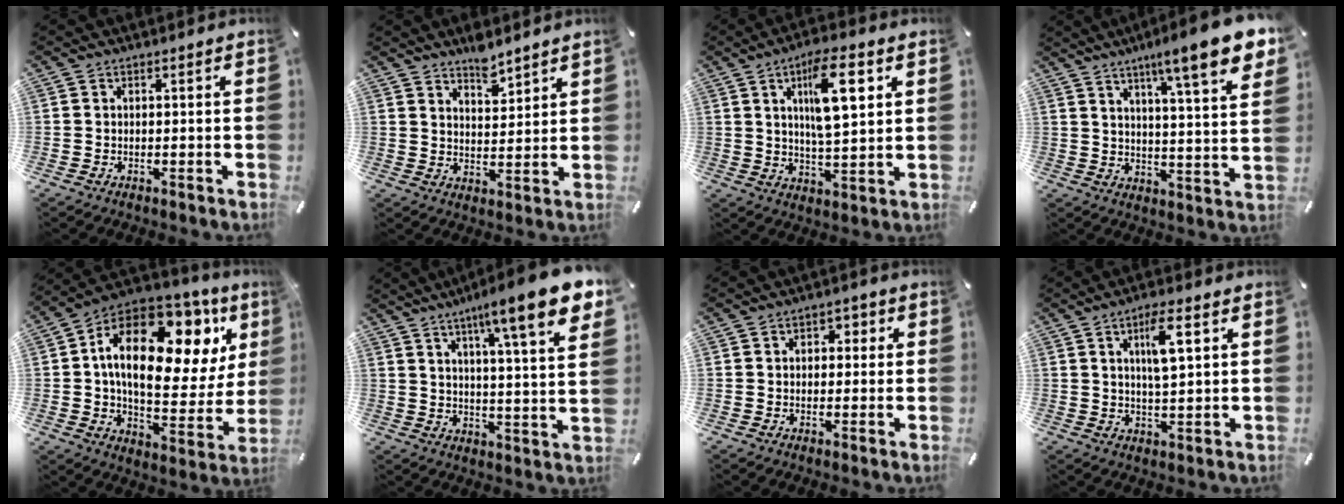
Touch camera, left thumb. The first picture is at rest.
{"total": 5.7, "force": [5.2, 2.0, 1.3], "torque": [-0.006, -0.039, 0.093]}
{"total": 13.0, "force": [5.1, 4.3, 11.2], "torque": [-0.188, -0.008, 0.078]}
{"total": 14.1, "force": [9.4, 1.3, 10.4], "torque": [-0.162, -0.057, 0.144]}
{"total": 24.2, "force": [9.0, 12.7, 18.5], "torque": [-0.311, -0.049, 0.146]}
{"total": 15.3, "force": [9.4, 1.6, 12.0], "torque": [-0.191, -0.051, 0.139]}
{"total": 2.6, "force": [-0.1, 2.1, 1.5], "torque": [-0.014, 0.005, -0.010]}
{"total": 7.9, "force": [3.0, 1.8, 7.1], "torque": [-0.130, -0.002, 0.045]}